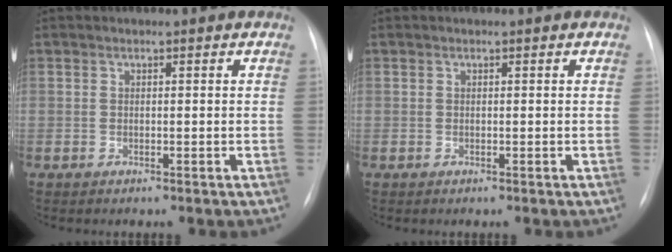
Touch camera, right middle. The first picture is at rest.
{"total": 0.0}